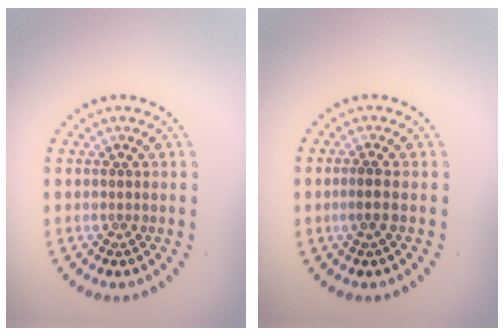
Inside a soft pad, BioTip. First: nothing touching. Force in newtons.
{"total": 1.3, "press": 1.1, "slide": 0.6}